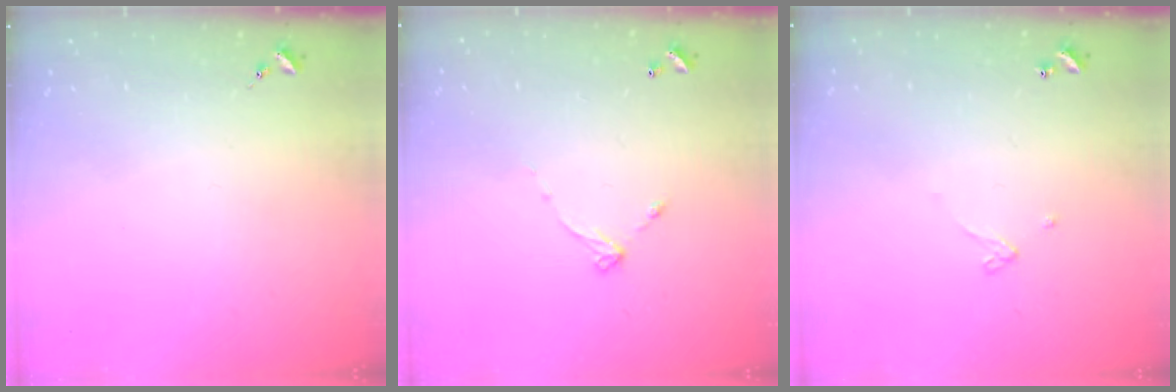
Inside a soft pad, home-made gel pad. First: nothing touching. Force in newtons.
{"total": 5.4, "press": 5.4, "slide": 0.3}
{"total": 3.4, "press": 3.4, "slide": 0.1}